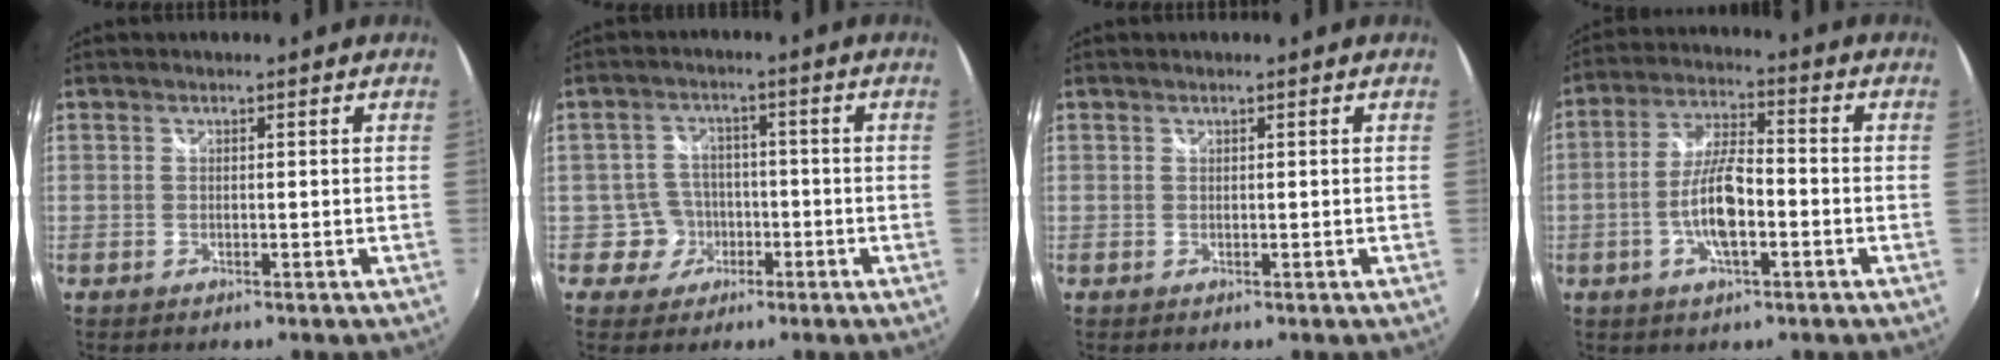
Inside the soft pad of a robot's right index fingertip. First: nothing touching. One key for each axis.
{"total": 5.0, "fx": -1.9, "fy": 4.6, "fz": 0.3, "tx": -0.013, "ty": 0.021, "tz": -0.025}
{"total": 0.0}
{"total": 9.5, "fx": -2.8, "fy": 2.9, "fz": 8.6, "tx": -0.175, "ty": 0.004, "tz": -0.053}